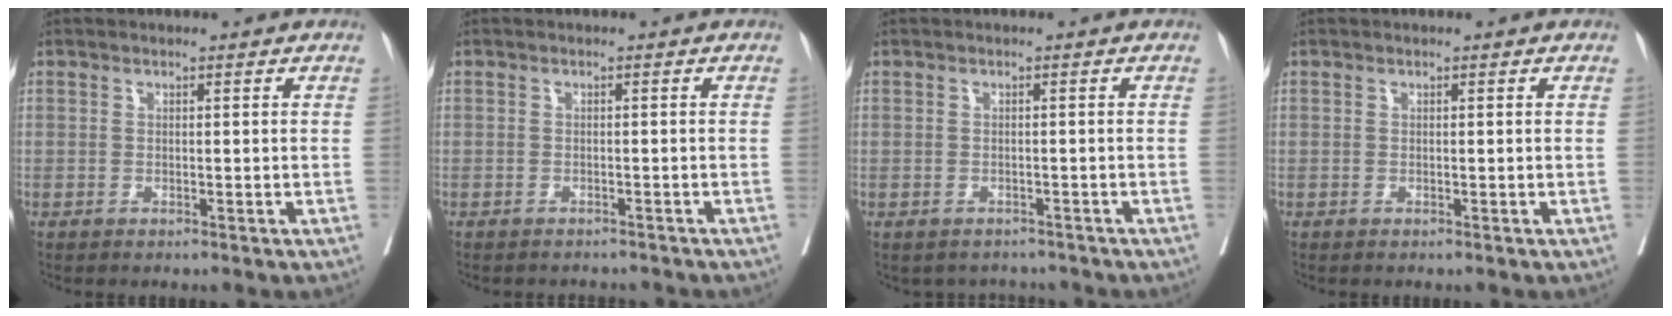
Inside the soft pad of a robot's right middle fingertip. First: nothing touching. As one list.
[{"total": 4.1, "force": [-3.9, 1.2, 0.5], "torque": [0.000, -0.002, -0.046]}, {"total": 3.1, "force": [-2.8, 1.4, -0.1], "torque": [0.006, 0.008, -0.037]}, {"total": 0.0}]